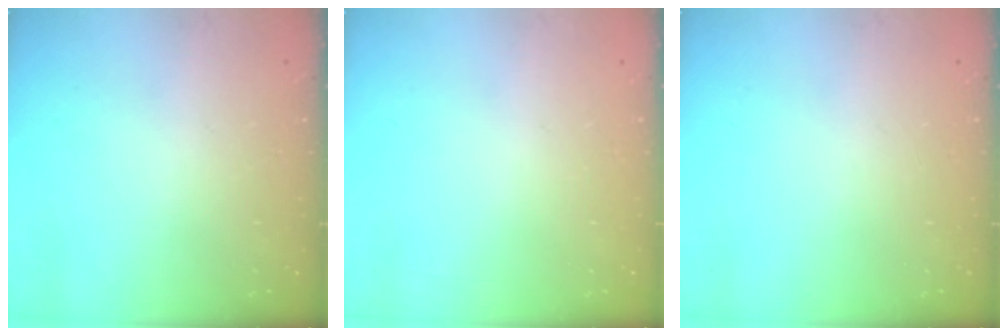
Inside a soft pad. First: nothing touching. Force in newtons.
{"total": 0.0}
{"total": 0.0}